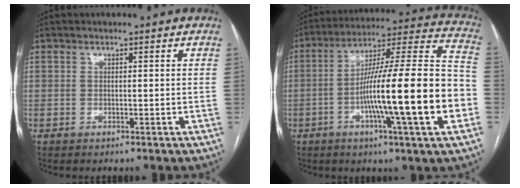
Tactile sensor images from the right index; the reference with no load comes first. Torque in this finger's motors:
{"motor_torque": [2.14, 0.00, 1.05, 0.21]}